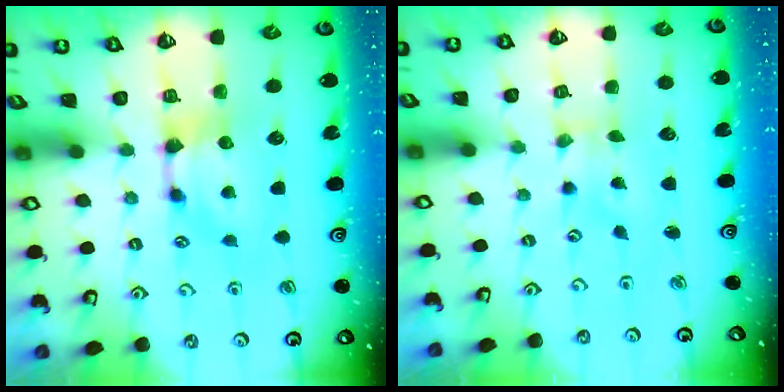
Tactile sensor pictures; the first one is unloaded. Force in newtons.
{"total": 3.9, "press": 3.7, "slide": 1.1}